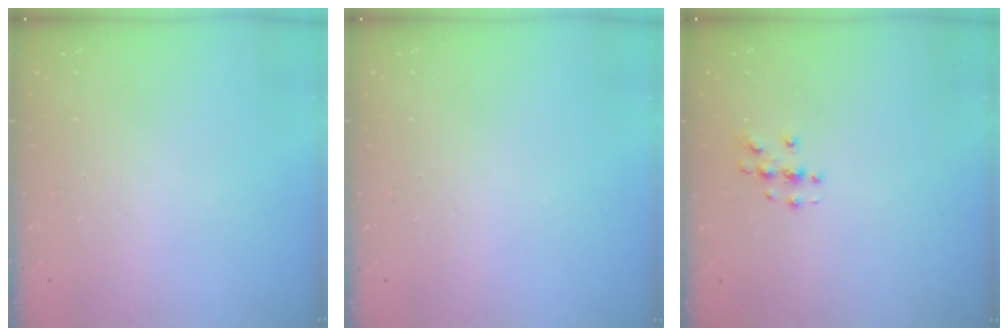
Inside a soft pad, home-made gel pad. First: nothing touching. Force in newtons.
{"total": 0.0}
{"total": 2.8, "press": 2.8, "slide": 0.2}